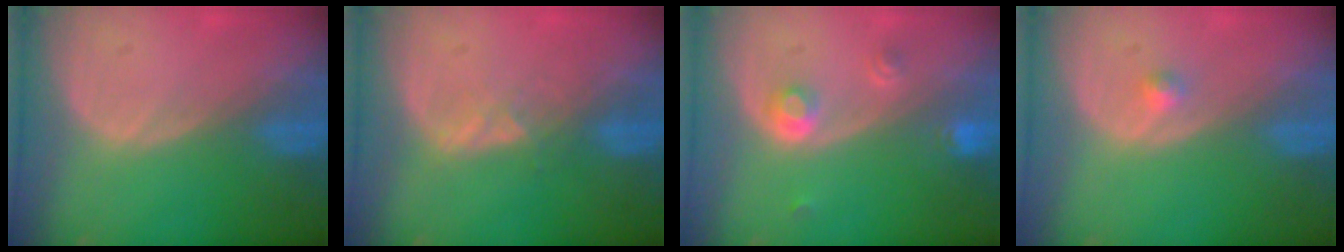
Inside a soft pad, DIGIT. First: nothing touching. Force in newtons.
{"total": 2.0, "press": 2.0, "slide": 0.3}
{"total": 3.1, "press": 2.8, "slide": 1.2}
{"total": 1.2, "press": 1.1, "slide": 0.6}